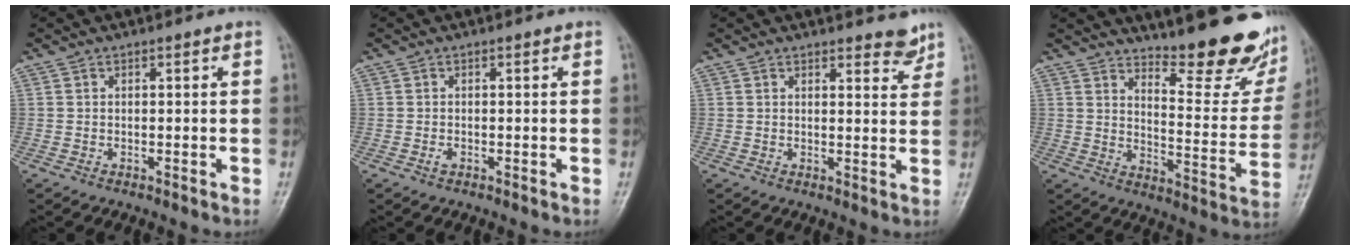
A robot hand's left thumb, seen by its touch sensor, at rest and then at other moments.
{"total": 0.7, "force": [-0.2, 0.4, 0.5], "torque": [-0.009, -0.001, -0.005]}
{"total": 3.5, "force": [3.0, 1.1, 1.5], "torque": [-0.002, -0.023, 0.035]}
{"total": 18.8, "force": [15.1, 4.8, 10.2], "torque": [-0.101, -0.130, 0.201]}